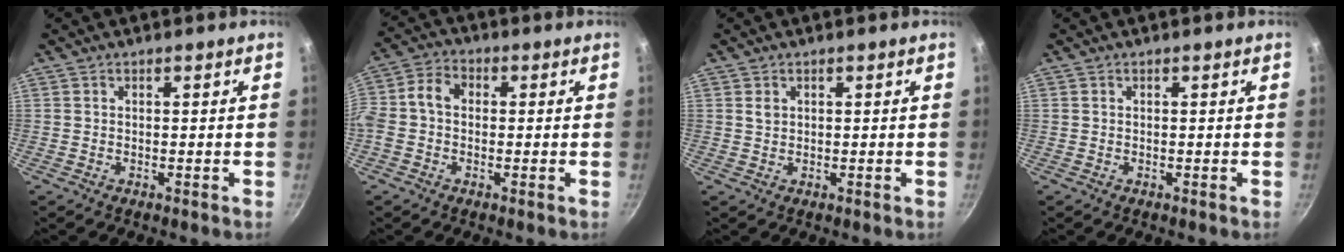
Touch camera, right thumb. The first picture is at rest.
{"total": 6.6, "force": [-0.3, 5.0, 4.4], "torque": [-0.087, 0.027, -0.026]}
{"total": 1.3, "force": [0.5, 1.0, 0.7], "torque": [-0.011, 0.000, 0.009]}
{"total": 0.0}